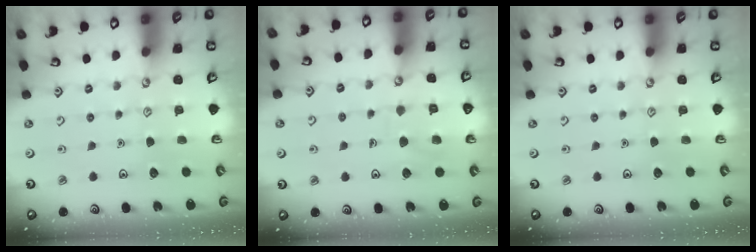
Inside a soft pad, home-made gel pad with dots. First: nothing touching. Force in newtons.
{"total": 7.8, "press": 7.8, "slide": 0.7}
{"total": 0.0}